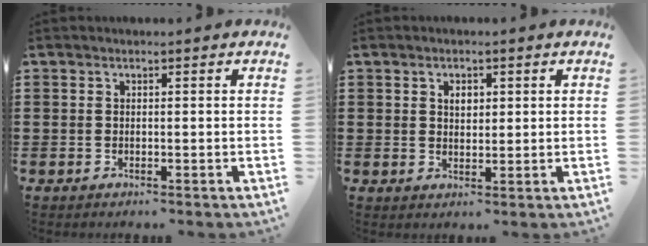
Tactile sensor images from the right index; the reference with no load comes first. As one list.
[{"total": 1.9, "force": [0.7, 1.3, 1.1], "torque": [-0.018, 0.005, 0.011]}]